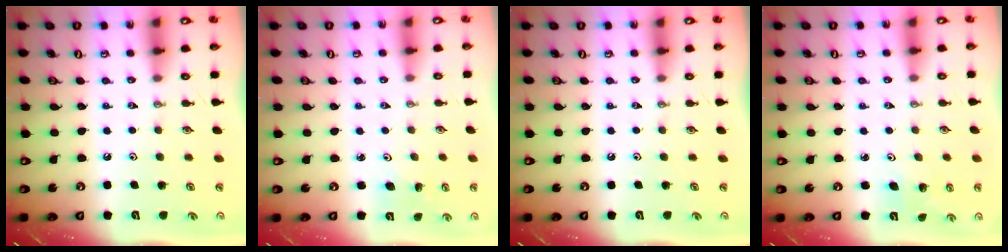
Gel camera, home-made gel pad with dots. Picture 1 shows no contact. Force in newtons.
{"total": 4.7, "press": 4.7, "slide": 0.4}
{"total": 0.0}
{"total": 2.8, "press": 2.5, "slide": 1.3}